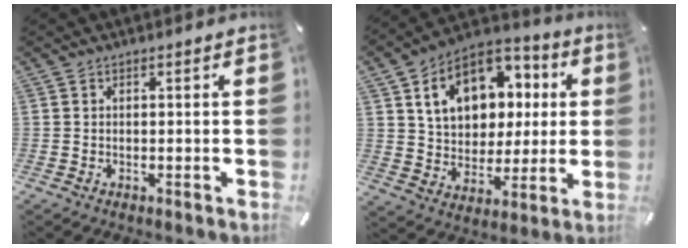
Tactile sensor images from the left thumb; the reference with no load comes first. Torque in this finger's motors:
{"motor_torque": [2.50, 2.51, 1.58, -1.18, 0.26]}